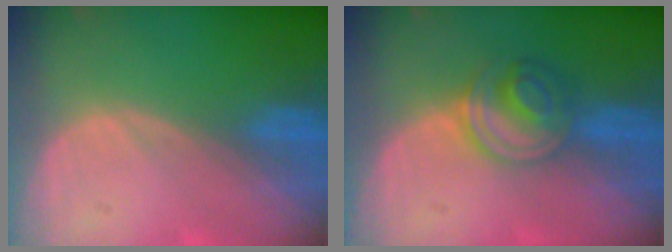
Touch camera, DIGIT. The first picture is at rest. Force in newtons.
{"total": 6.2, "press": 5.4, "slide": 3.0}